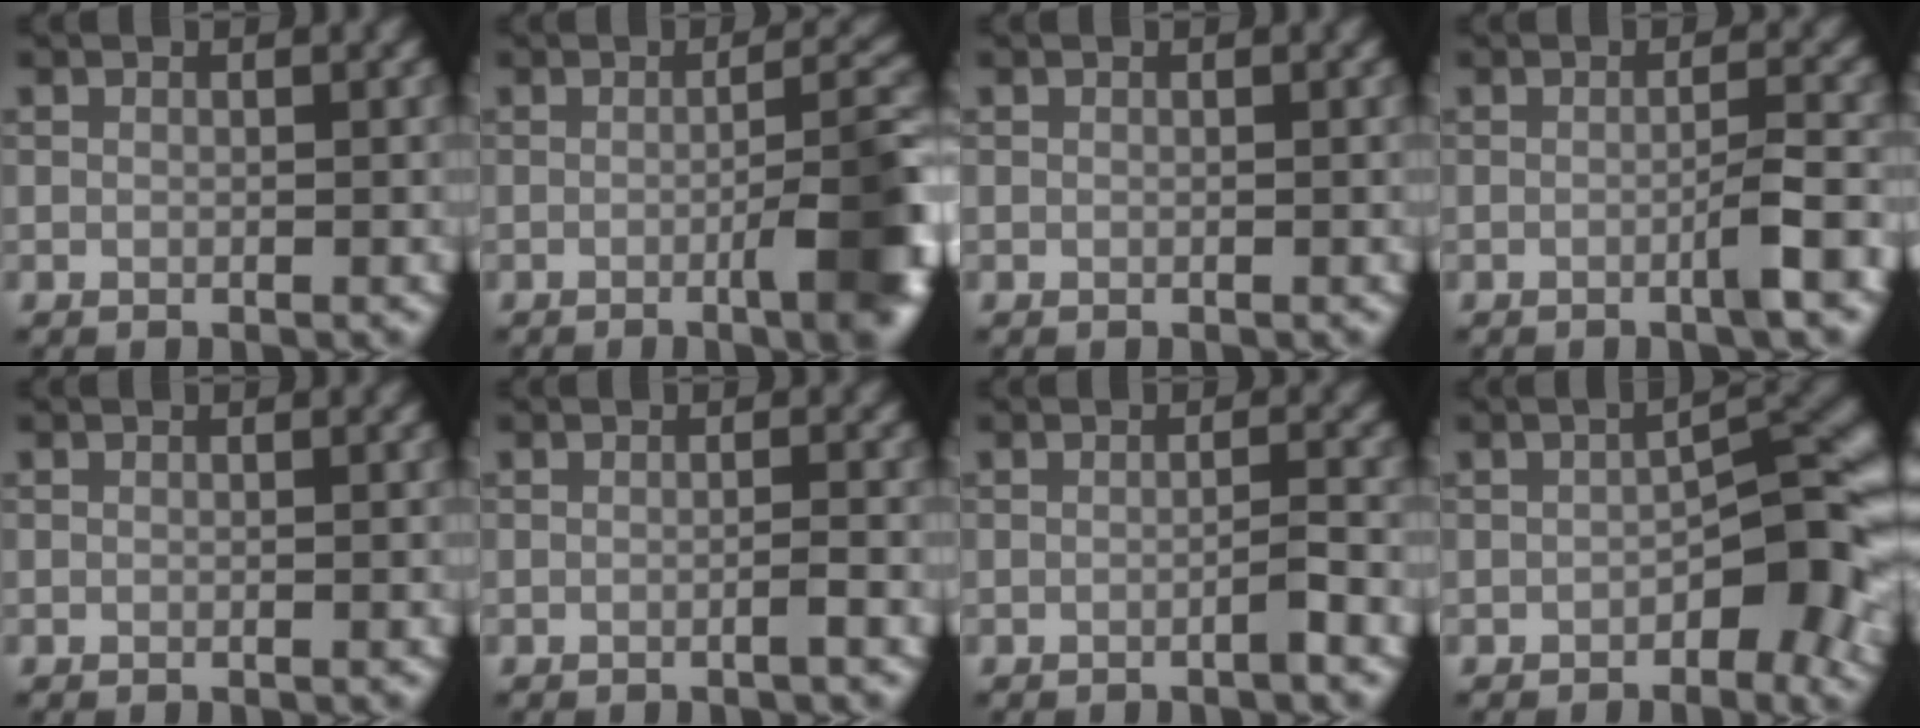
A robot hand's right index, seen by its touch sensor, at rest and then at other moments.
{"total": 7.5, "force": [-2.3, 1.7, 6.9], "torque": [-0.082, 0.008, -0.034]}
{"total": 0.0}
{"total": 2.5, "force": [-1.0, 0.2, 2.3], "torque": [-0.033, 0.009, -0.025]}
{"total": 0.0}
{"total": 1.0, "force": [-0.5, 0.0, 0.9], "torque": [-0.012, 0.004, -0.013]}
{"total": 1.4, "force": [-0.7, 0.1, 1.2], "torque": [-0.015, 0.008, -0.019]}
{"total": 6.1, "force": [-1.7, 2.7, 5.2], "torque": [-0.054, 0.013, -0.029]}